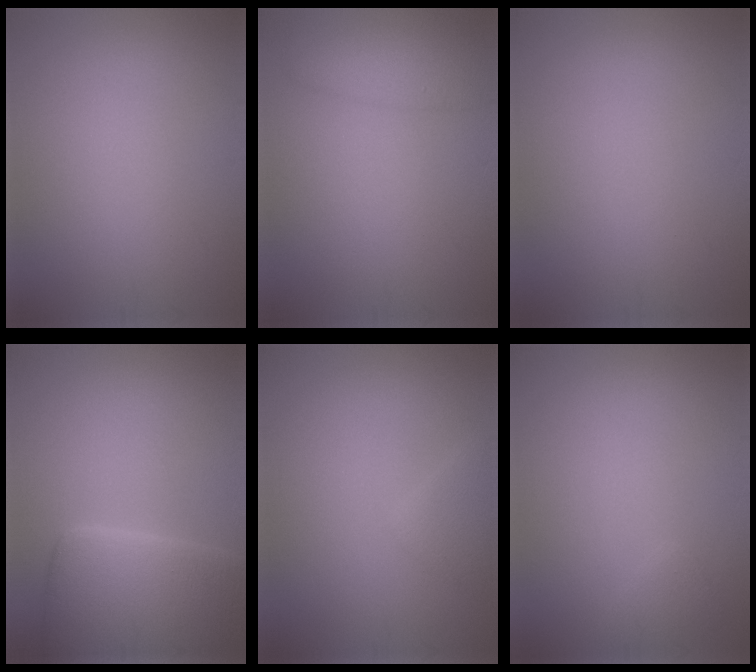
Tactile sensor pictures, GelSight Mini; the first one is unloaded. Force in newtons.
{"total": 2.8, "press": 2.8, "slide": 0.1}
{"total": 0.0}
{"total": 9.2, "press": 9.2, "slide": 0.8}
{"total": 1.6, "press": 1.6, "slide": 0.1}
{"total": 1.0, "press": 1.0, "slide": 0.1}